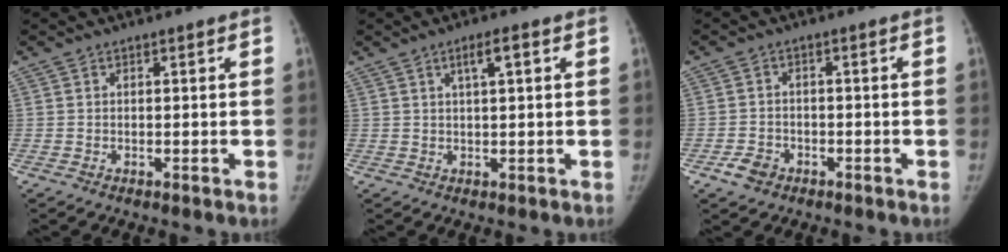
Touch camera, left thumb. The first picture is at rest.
{"total": 3.2, "force": [1.3, 0.6, 2.9], "torque": [-0.051, 0.002, 0.022]}
{"total": 3.6, "force": [-2.2, 2.6, 1.3], "torque": [-0.021, 0.016, -0.035]}